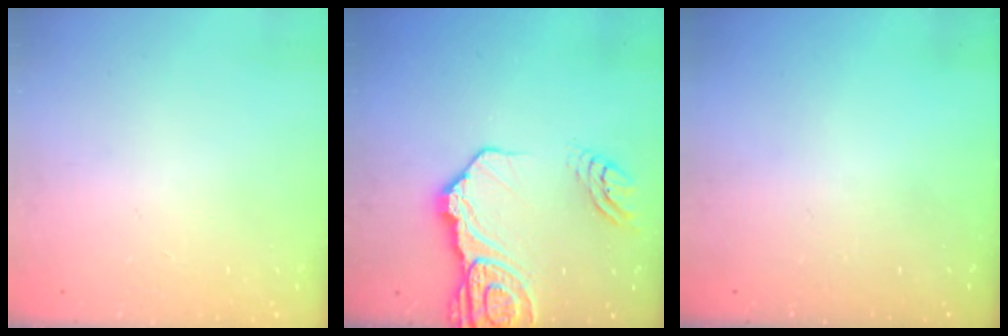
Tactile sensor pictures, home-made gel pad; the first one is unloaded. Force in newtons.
{"total": 16.7, "press": 16.6, "slide": 1.9}
{"total": 0.0}